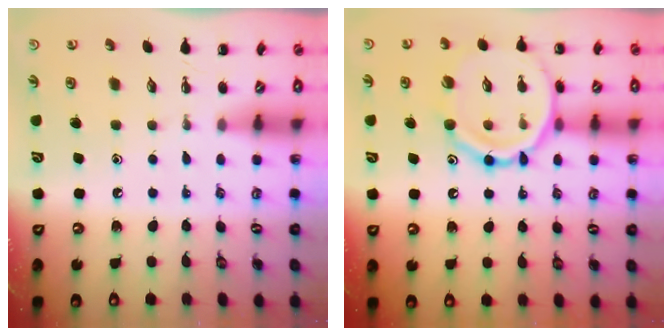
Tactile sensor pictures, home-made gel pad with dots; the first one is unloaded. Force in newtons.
{"total": 16.9, "press": 16.8, "slide": 1.9}